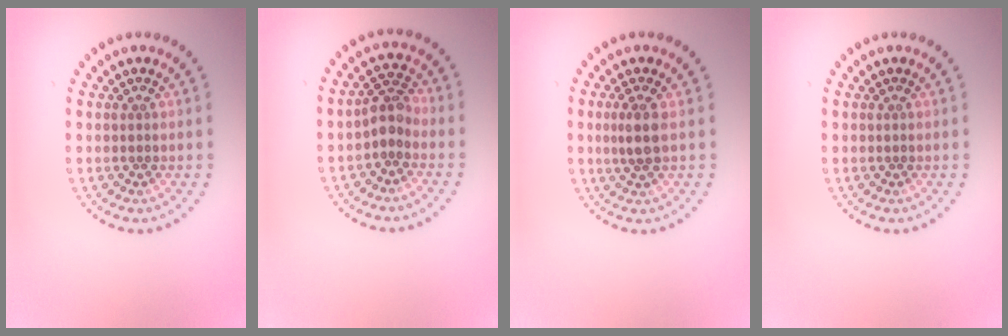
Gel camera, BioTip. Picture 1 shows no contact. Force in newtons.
{"total": 2.1, "press": 1.8, "slide": 1.1}
{"total": 2.0, "press": 1.7, "slide": 1.0}
{"total": 0.0}